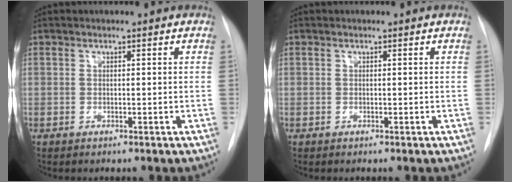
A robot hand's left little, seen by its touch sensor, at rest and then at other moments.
{"total": 0.0}